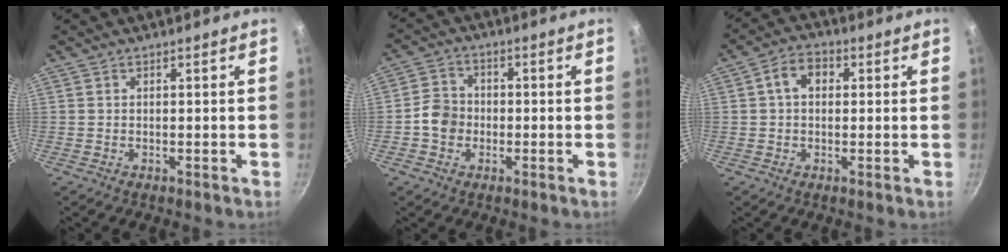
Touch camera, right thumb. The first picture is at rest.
{"total": 5.5, "force": [-1.3, 4.7, 2.4], "torque": [-0.021, 0.018, -0.034]}
{"total": 5.9, "force": [1.2, 4.3, 4.0], "torque": [-0.049, 0.013, 0.010]}